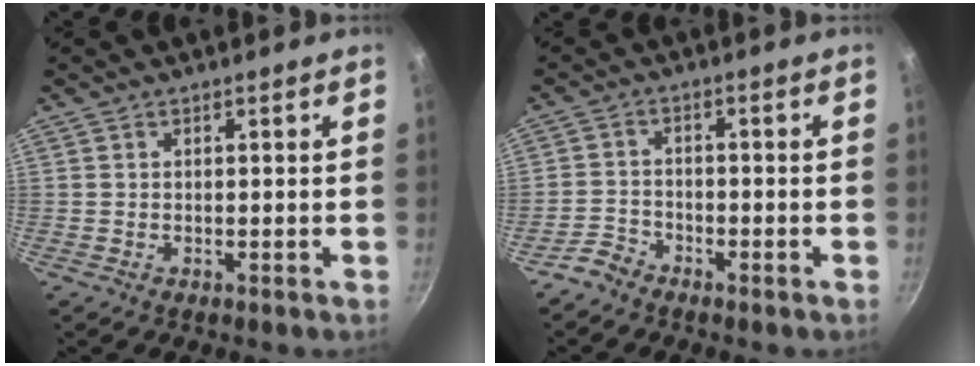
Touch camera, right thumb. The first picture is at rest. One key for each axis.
{"total": 3.3, "fx": -2.9, "fy": 1.5, "fz": 0.6, "tx": -0.012, "ty": 0.029, "tz": -0.059}